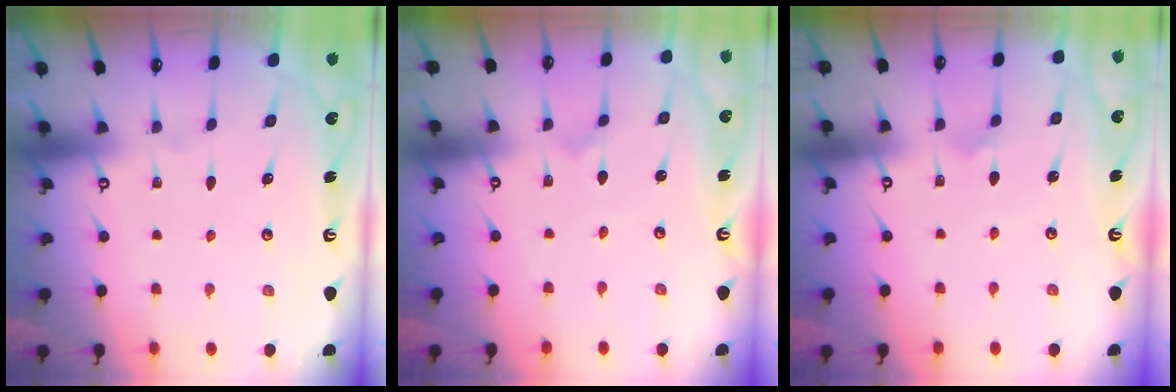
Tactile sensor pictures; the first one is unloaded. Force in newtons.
{"total": 0.0}
{"total": 3.3, "press": 3.3, "slide": 0.3}